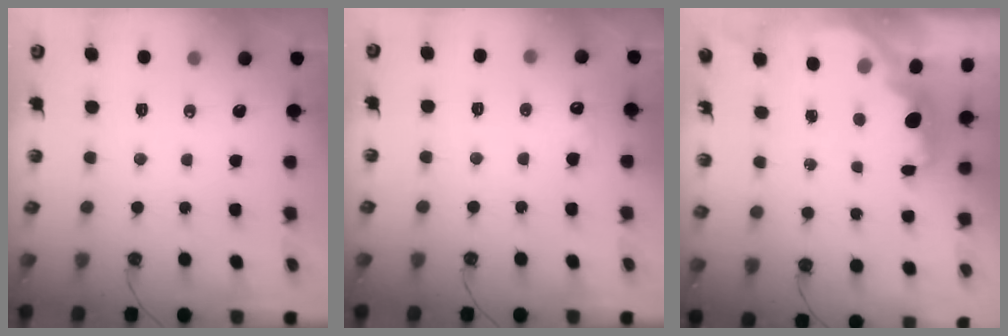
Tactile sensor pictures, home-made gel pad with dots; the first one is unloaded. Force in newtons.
{"total": 5.7, "press": 5.6, "slide": 1.2}
{"total": 2.4, "press": 2.2, "slide": 0.8}